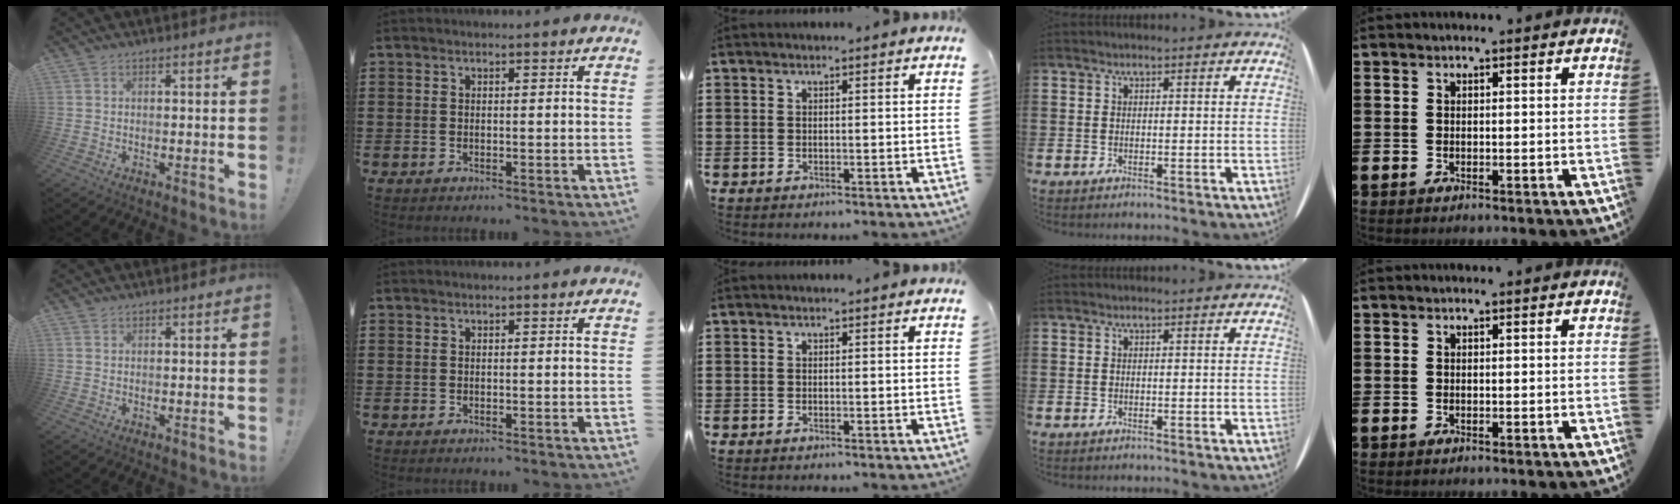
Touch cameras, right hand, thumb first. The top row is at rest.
{"thumb": {"total": 0.6, "force": [0.4, 0.4, 0.1], "torque": [0.006, -0.004, 0.006]}}